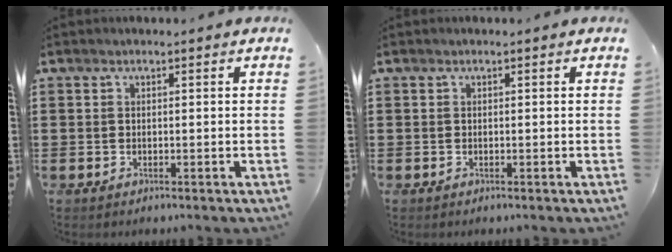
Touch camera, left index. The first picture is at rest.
{"total": 0.0}